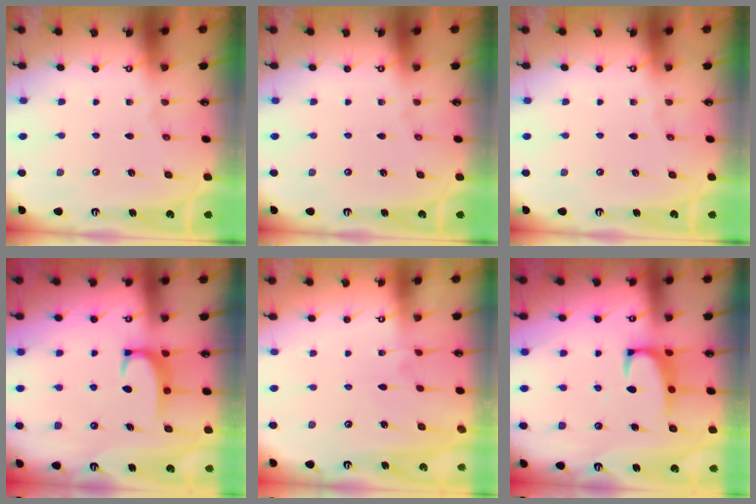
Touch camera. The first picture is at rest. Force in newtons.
{"total": 0.0}
{"total": 0.0}
{"total": 4.0, "press": 3.9, "slide": 0.5}
{"total": 3.7, "press": 3.7, "slide": 0.0}
{"total": 2.5, "press": 2.4, "slide": 0.8}